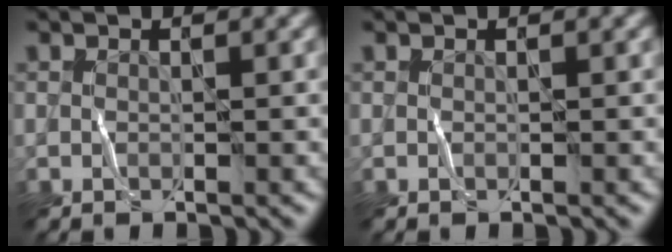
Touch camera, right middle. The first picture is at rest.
{"total": 0.0}